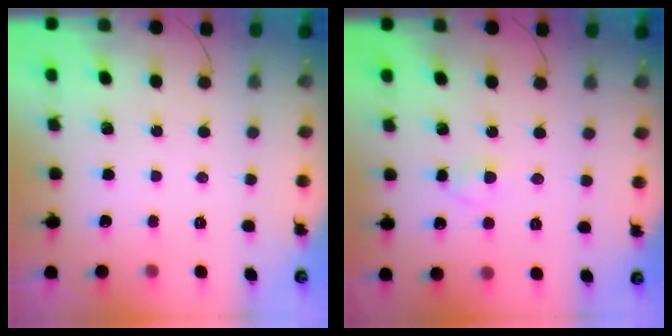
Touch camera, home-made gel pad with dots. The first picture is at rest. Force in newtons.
{"total": 2.9, "press": 2.7, "slide": 1.1}